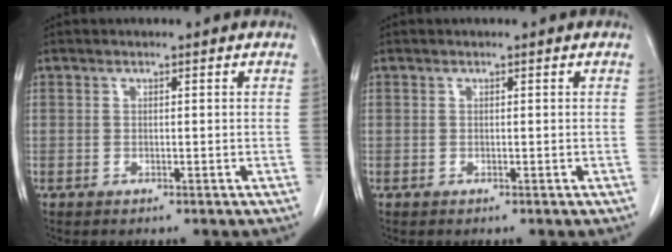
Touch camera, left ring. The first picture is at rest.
{"total": 0.0}